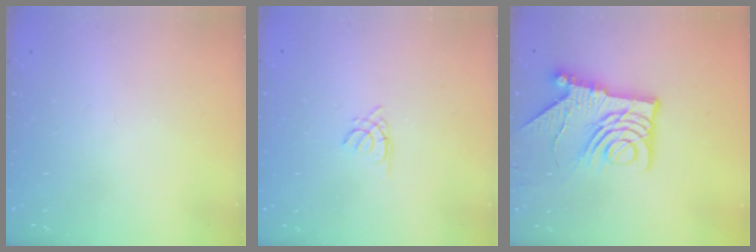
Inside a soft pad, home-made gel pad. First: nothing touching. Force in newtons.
{"total": 0.5, "press": 0.4, "slide": 0.3}
{"total": 14.8, "press": 14.7, "slide": 1.3}